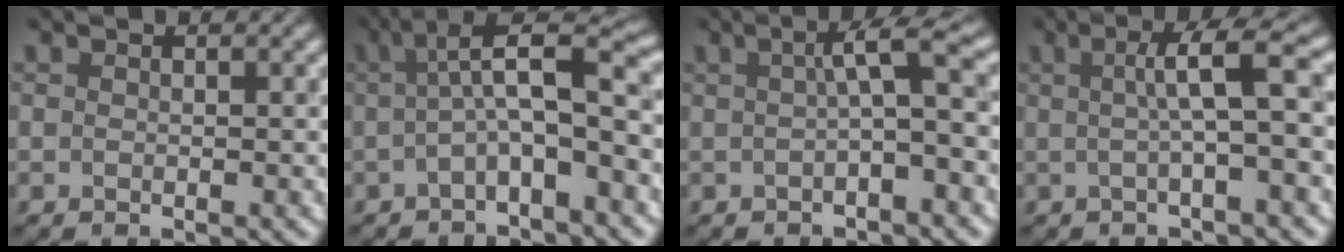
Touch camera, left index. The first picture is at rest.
{"total": 5.9, "force": [-0.2, 1.4, 5.8], "torque": [-0.082, 0.027, -0.012]}
{"total": 3.5, "force": [0.0, 0.5, 3.5], "torque": [-0.049, 0.013, -0.002]}
{"total": 4.4, "force": [0.4, 0.6, 4.4], "torque": [-0.062, 0.015, 0.003]}